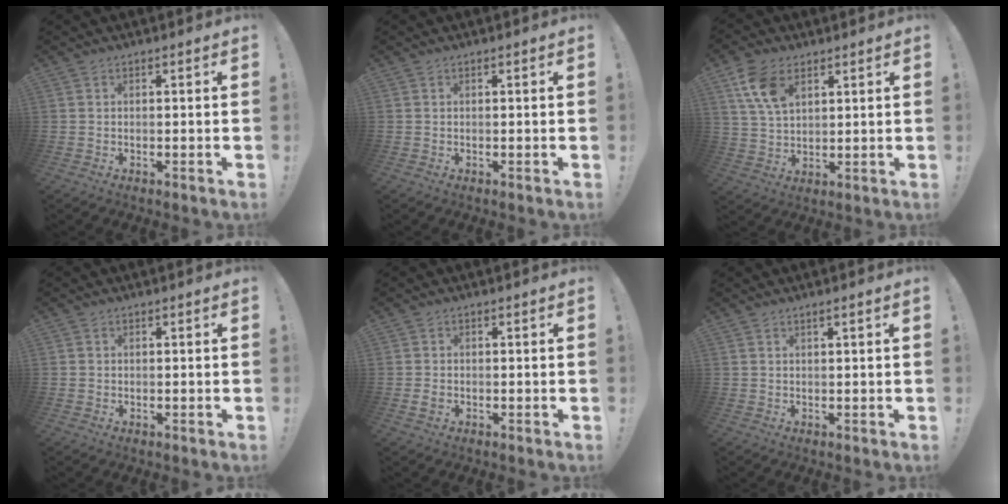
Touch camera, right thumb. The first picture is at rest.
{"total": 0.0}
{"total": 10.2, "force": [5.2, 6.0, 6.4], "torque": [-0.115, -0.014, 0.100]}
{"total": 0.8, "force": [0.0, 0.7, 0.2], "torque": [-0.011, 0.006, 0.001]}
{"total": 2.1, "force": [-0.7, 1.6, 1.3], "torque": [-0.015, 0.001, -0.012]}
{"total": 1.3, "force": [0.7, -0.2, 1.1], "torque": [-0.022, 0.000, 0.011]}